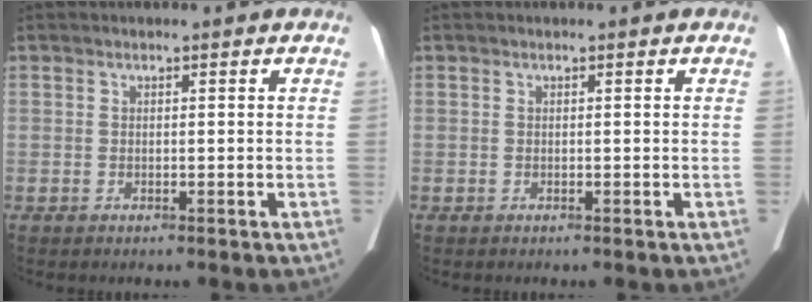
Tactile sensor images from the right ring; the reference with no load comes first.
{"total": 0.0}